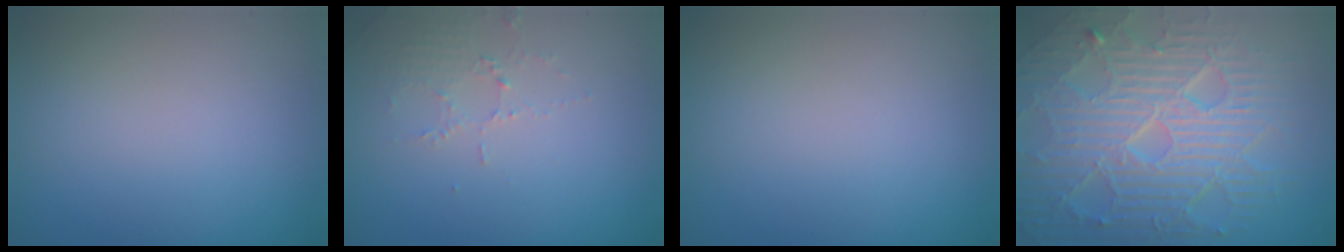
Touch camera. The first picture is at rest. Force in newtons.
{"total": 1.9, "press": 1.8, "slide": 0.4}
{"total": 0.0}
{"total": 10.4, "press": 6.7, "slide": 7.9}